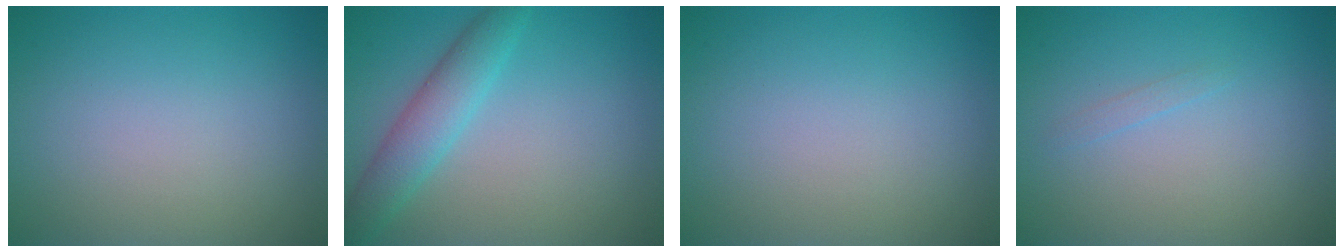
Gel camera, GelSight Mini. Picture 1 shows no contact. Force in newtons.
{"total": 3.7, "press": 3.7, "slide": 0.2}
{"total": 0.0}
{"total": 0.5, "press": 0.5, "slide": 0.1}